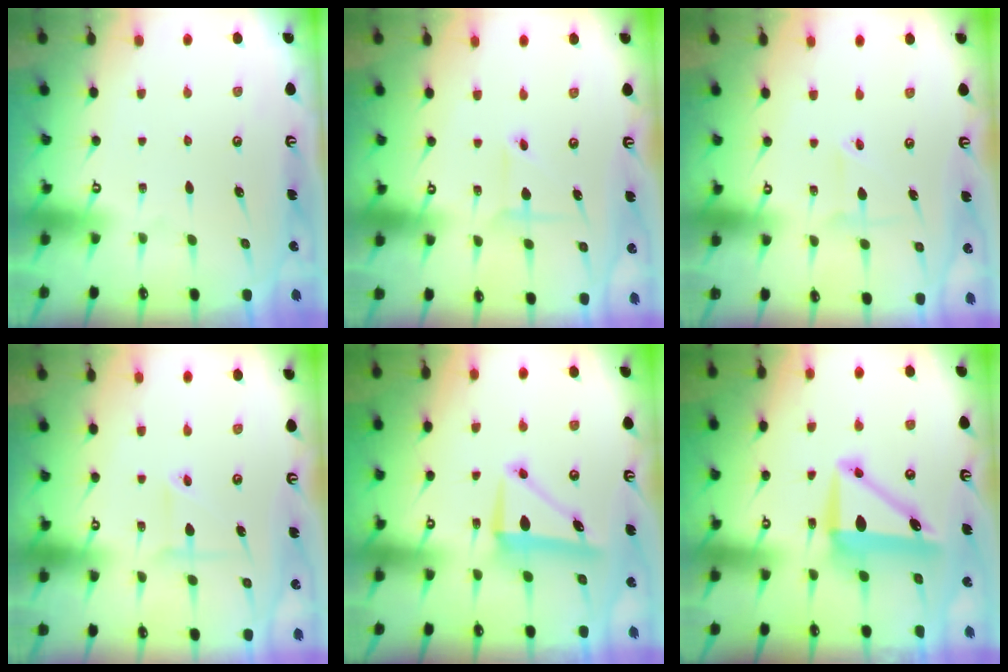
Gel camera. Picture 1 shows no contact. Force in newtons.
{"total": 3.5, "press": 3.5, "slide": 0.2}
{"total": 2.5, "press": 2.3, "slide": 0.8}
{"total": 3.0, "press": 3.0, "slide": 0.5}
{"total": 8.2, "press": 8.0, "slide": 1.8}
{"total": 9.9, "press": 9.6, "slide": 2.1}